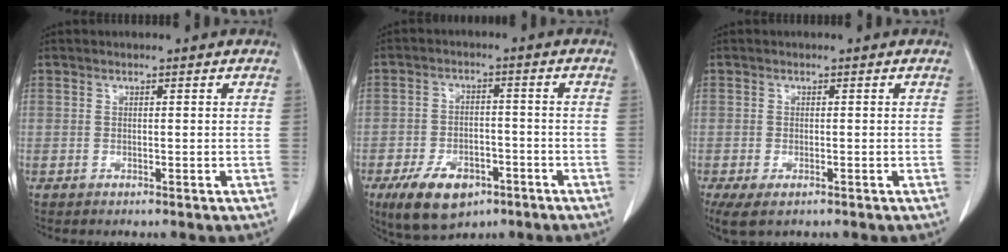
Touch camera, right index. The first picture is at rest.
{"total": 9.9, "force": [-5.7, 5.3, 6.1], "torque": [-0.109, -0.006, -0.090]}
{"total": 4.2, "force": [-2.4, 1.7, 3.1], "torque": [-0.062, -0.011, -0.039]}